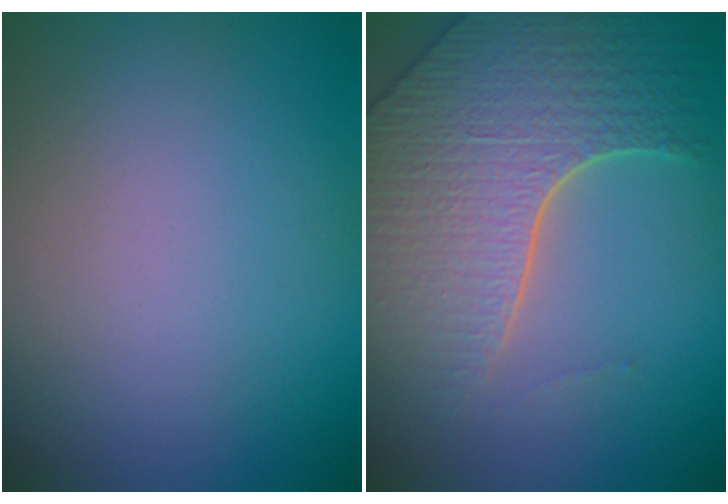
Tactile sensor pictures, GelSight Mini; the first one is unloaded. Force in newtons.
{"total": 7.9, "press": 5.7, "slide": 5.5}